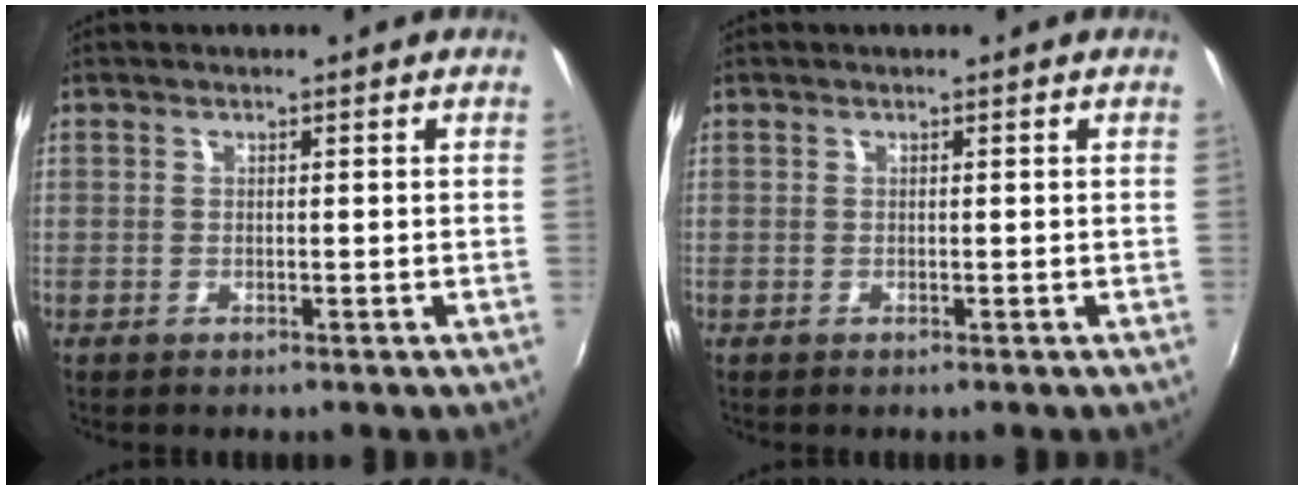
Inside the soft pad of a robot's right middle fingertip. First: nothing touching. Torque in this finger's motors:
{"motor_torque": [0.00, 0.00, 0.00, 0.00]}